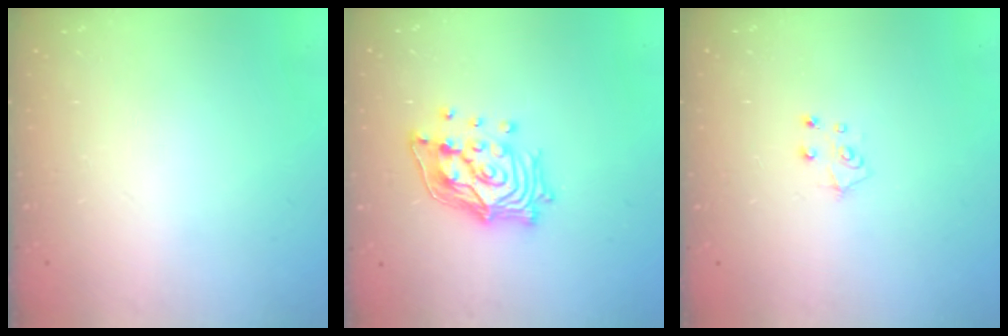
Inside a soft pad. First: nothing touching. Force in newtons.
{"total": 14.1, "press": 14.0, "slide": 1.7}
{"total": 5.6, "press": 5.6, "slide": 0.5}